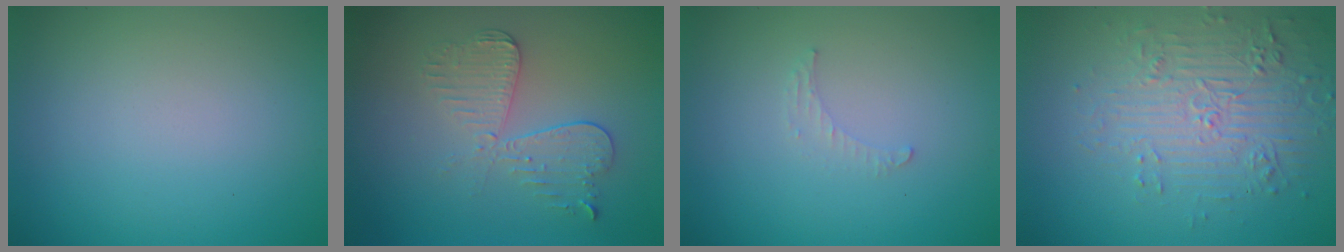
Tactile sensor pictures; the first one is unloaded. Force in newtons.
{"total": 3.6, "press": 3.2, "slide": 1.8}
{"total": 0.8, "press": 0.8, "slide": 0.3}
{"total": 4.2, "press": 3.8, "slide": 1.8}